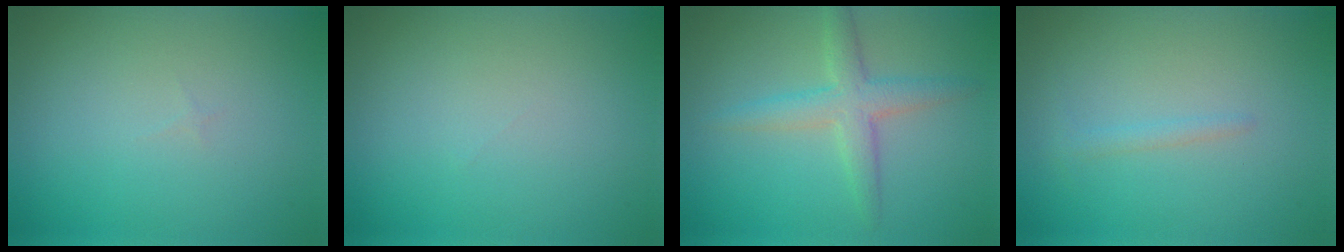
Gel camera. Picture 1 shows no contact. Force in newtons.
{"total": 0.0}
{"total": 3.3, "press": 3.3, "slide": 0.0}
{"total": 0.9, "press": 0.9, "slide": 0.1}